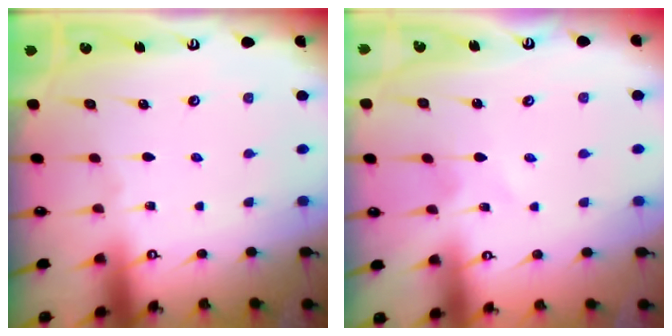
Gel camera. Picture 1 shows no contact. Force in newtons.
{"total": 2.1, "press": 2.1, "slide": 0.1}